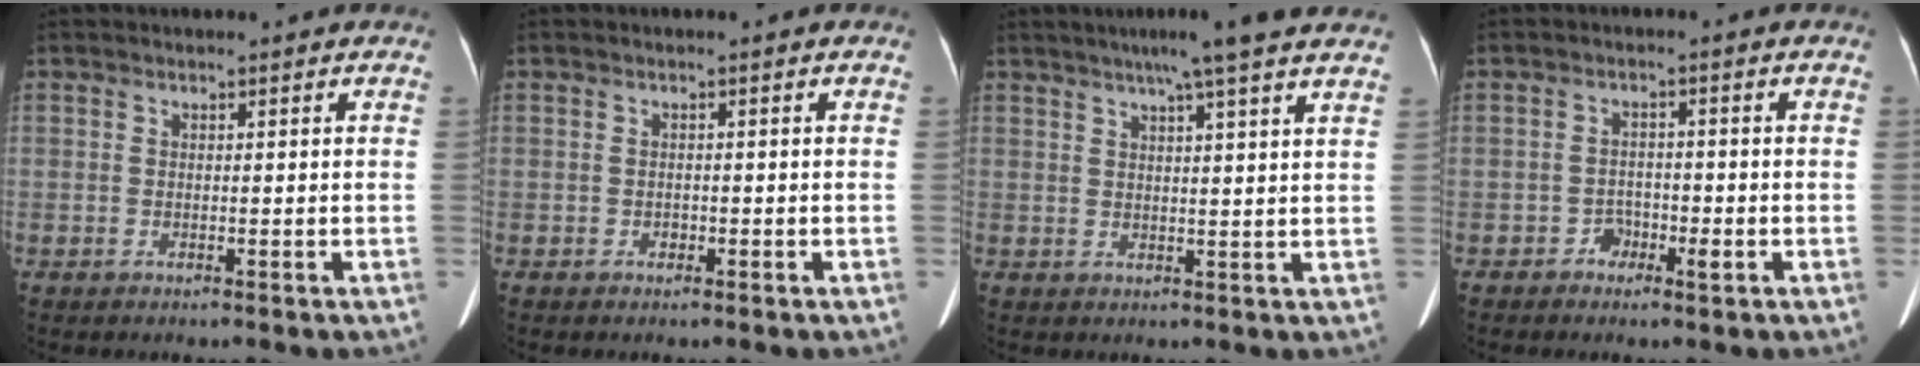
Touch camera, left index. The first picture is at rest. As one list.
[{"total": 0.6, "force": [-0.4, 0.5, 0.2], "torque": [-0.001, 0.003, -0.009]}, {"total": 10.6, "force": [8.3, -0.7, 6.6], "torque": [-0.099, 0.020, 0.090]}, {"total": 2.2, "force": [-1.3, 1.5, 1.1], "torque": [-0.011, 0.006, -0.023]}]